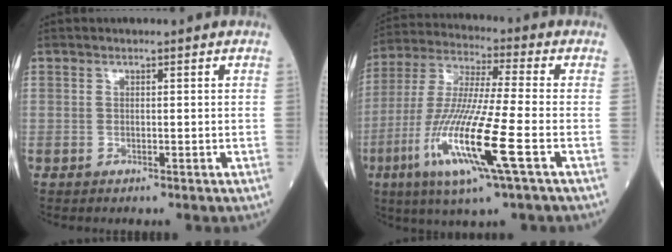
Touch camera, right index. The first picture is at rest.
{"total": 16.6, "force": [-5.9, 0.4, 15.5], "torque": [-0.321, -0.024, -0.113]}